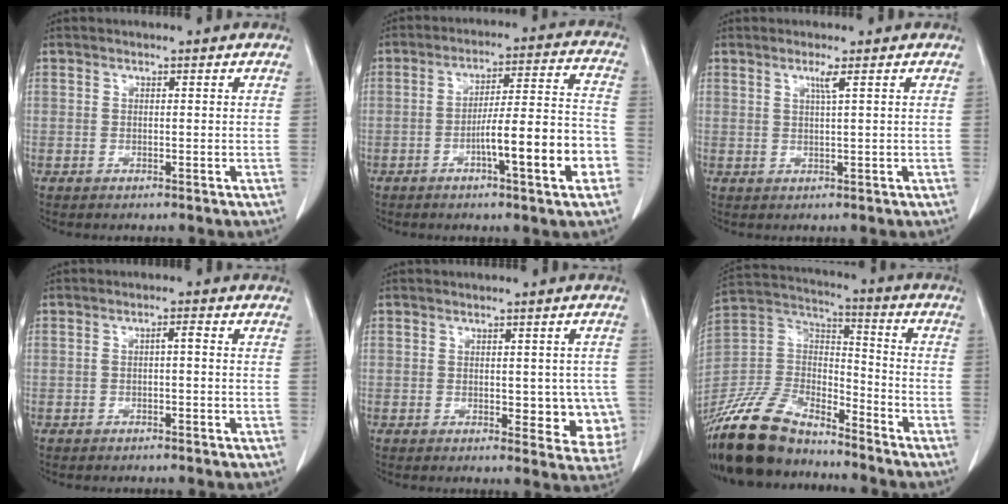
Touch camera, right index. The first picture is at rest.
{"total": 12.9, "force": [-4.6, 0.9, 12.0], "torque": [-0.180, 0.013, -0.068]}
{"total": 1.6, "force": [0.8, -0.5, 1.3], "torque": [-0.030, -0.003, 0.017]}
{"total": 1.4, "force": [-0.1, 0.2, 1.4], "torque": [-0.020, 0.005, -0.003]}
{"total": 7.3, "force": [-0.6, 3.8, 6.2], "torque": [-0.049, 0.000, -0.001]}
{"total": 17.6, "force": [-15.2, 6.1, 6.7], "torque": [-0.135, 0.018, -0.283]}